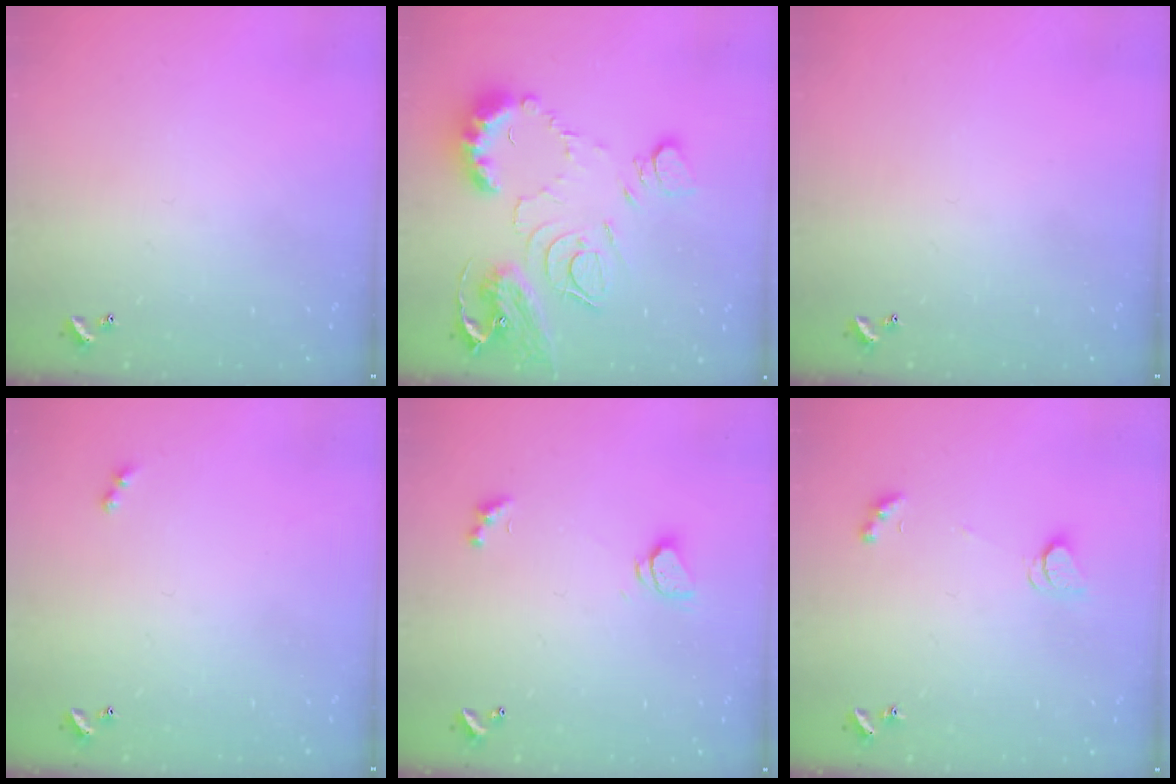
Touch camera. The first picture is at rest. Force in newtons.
{"total": 12.9, "press": 12.9, "slide": 1.1}
{"total": 0.0}
{"total": 2.5, "press": 2.4, "slide": 0.5}
{"total": 2.1, "press": 2.0, "slide": 0.6}
{"total": 2.5, "press": 2.5, "slide": 0.3}